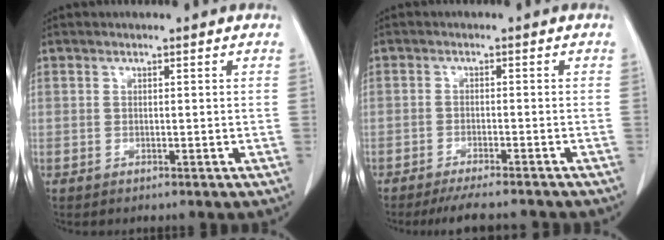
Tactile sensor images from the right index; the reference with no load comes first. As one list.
[{"total": 7.3, "force": [-6.6, 0.7, 3.0], "torque": [-0.038, -0.015, -0.098]}]